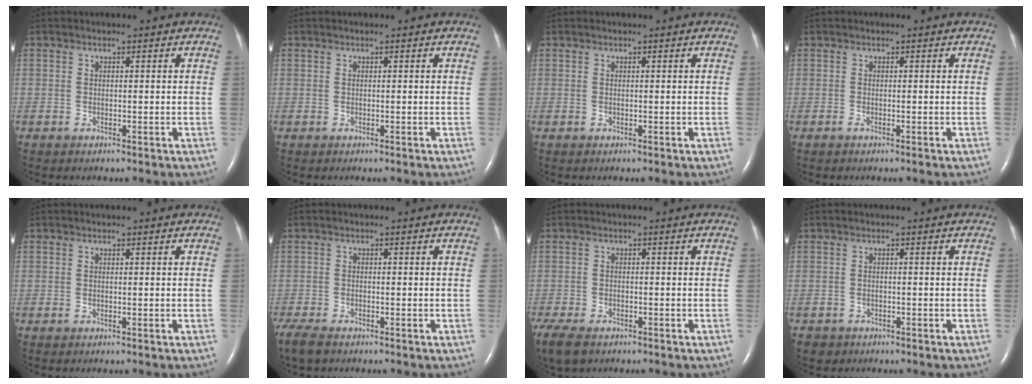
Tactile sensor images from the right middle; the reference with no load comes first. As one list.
[{"total": 0.0}, {"total": 0.0}, {"total": 0.5, "force": [-0.4, 0.0, 0.4], "torque": [-0.010, -0.001, -0.006]}, {"total": 0.0}, {"total": 5.3, "force": [-4.1, 1.8, 2.8], "torque": [-0.062, -0.014, -0.069]}, {"total": 10.7, "force": [-7.0, 5.8, 5.6], "torque": [-0.152, -0.020, -0.105]}, {"total": 1.7, "force": [-1.2, 1.2, 0.0], "torque": [-0.006, 0.003, -0.016]}]